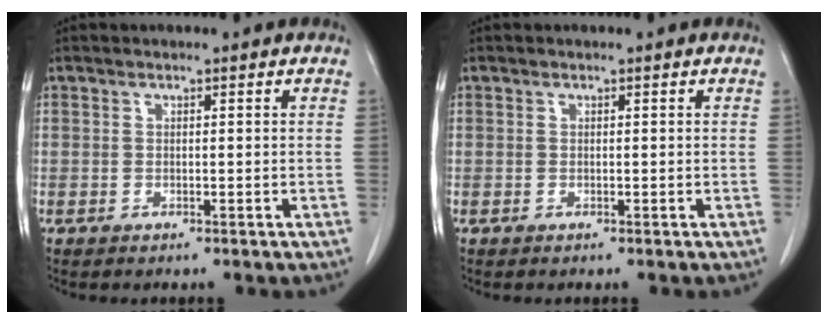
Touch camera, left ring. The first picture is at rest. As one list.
[{"total": 0.0}]